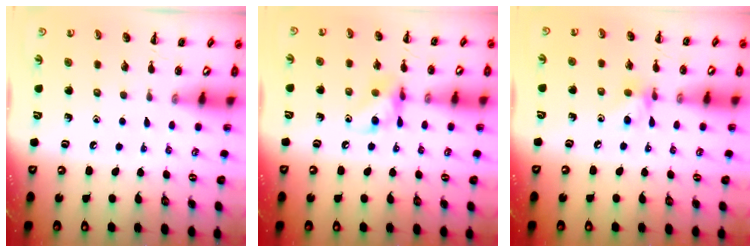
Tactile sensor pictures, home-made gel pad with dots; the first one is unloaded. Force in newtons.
{"total": 9.0, "press": 9.0, "slide": 1.0}
{"total": 5.8, "press": 5.7, "slide": 0.6}